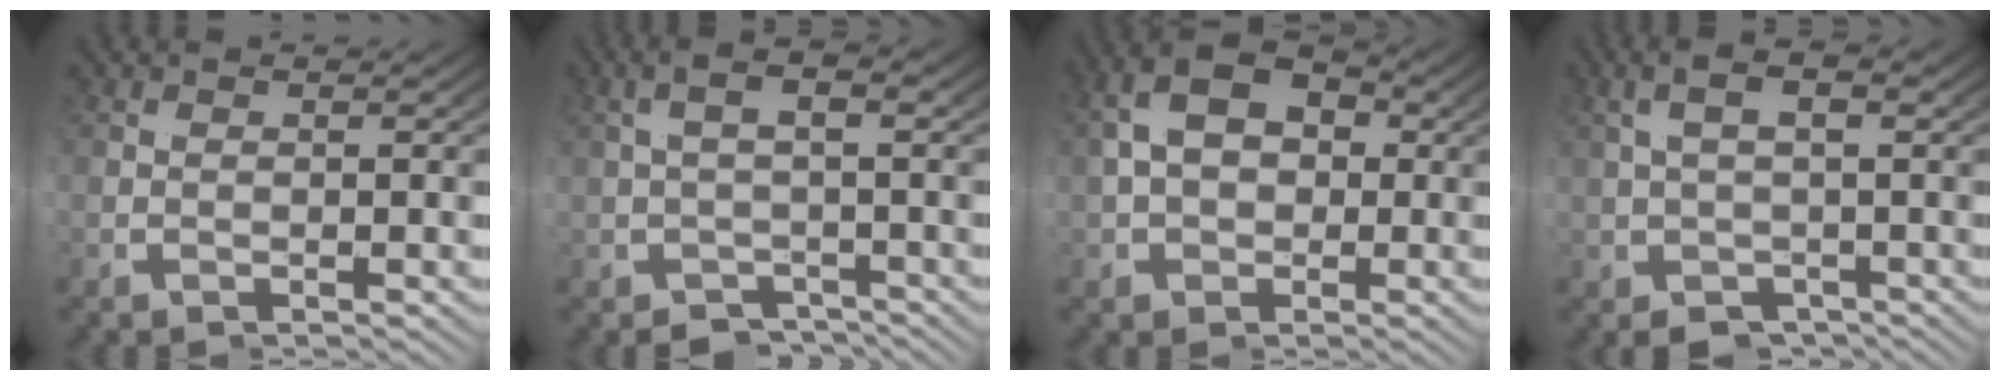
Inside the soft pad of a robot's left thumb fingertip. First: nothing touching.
{"total": 2.9, "force": [-0.9, 1.3, 2.5], "torque": [-0.039, 0.002, -0.016]}
{"total": 9.1, "force": [2.0, 6.7, 5.8], "torque": [-0.101, -0.002, 0.034]}
{"total": 2.9, "force": [-0.4, 1.3, 2.6], "torque": [-0.029, 0.006, -0.007]}